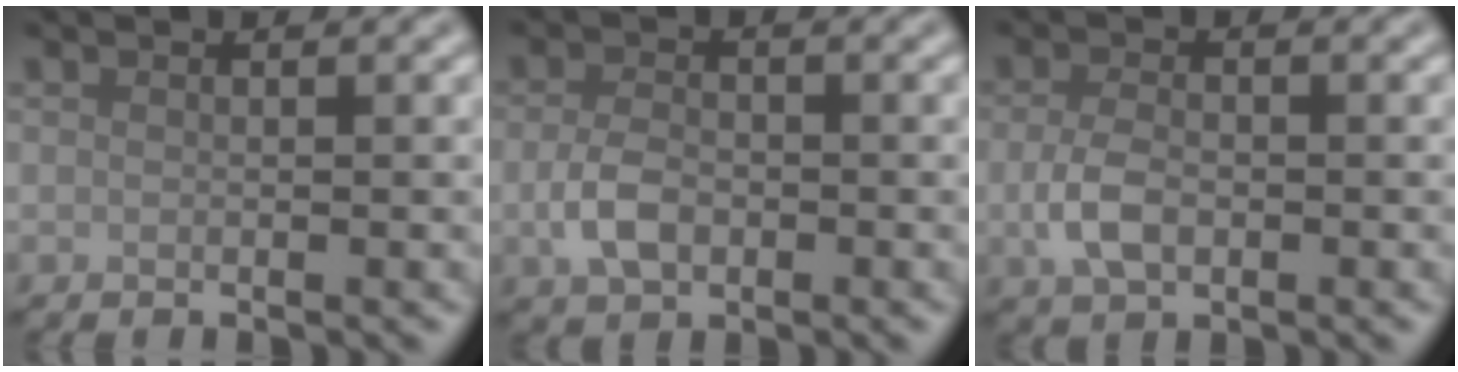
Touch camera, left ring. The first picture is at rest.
{"total": 3.0, "force": [-0.7, 2.0, 2.1], "torque": [-0.043, -0.002, -0.016]}
{"total": 3.0, "force": [-0.7, 1.8, 2.3], "torque": [-0.048, -0.003, -0.014]}